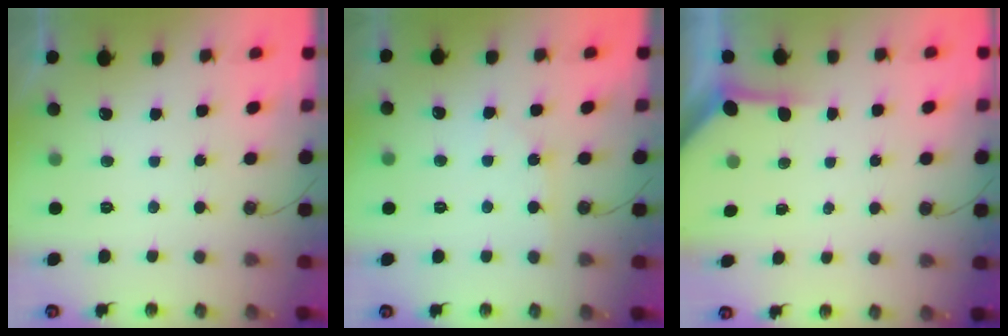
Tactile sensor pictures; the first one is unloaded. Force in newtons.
{"total": 3.7, "press": 3.7, "slide": 0.5}
{"total": 3.4, "press": 3.3, "slide": 0.3}